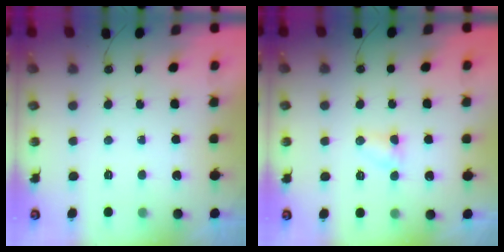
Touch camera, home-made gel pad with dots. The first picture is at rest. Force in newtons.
{"total": 3.0, "press": 3.0, "slide": 0.3}